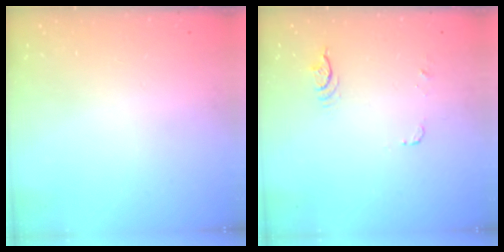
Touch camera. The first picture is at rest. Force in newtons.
{"total": 14.3, "press": 5.9, "slide": 13.1}